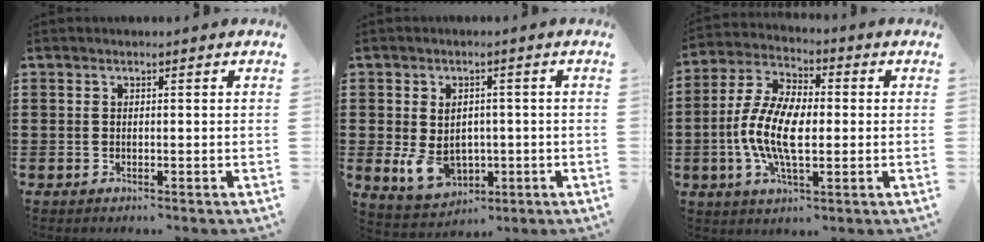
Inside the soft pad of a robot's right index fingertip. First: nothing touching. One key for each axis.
{"total": 6.0, "fx": -0.7, "fy": 4.5, "fz": 4.0, "tx": -0.091, "ty": 0.001, "tz": -0.016}
{"total": 9.9, "fx": -1.7, "fy": 4.4, "fz": 8.7, "tx": -0.200, "ty": -0.006, "tz": -0.037}